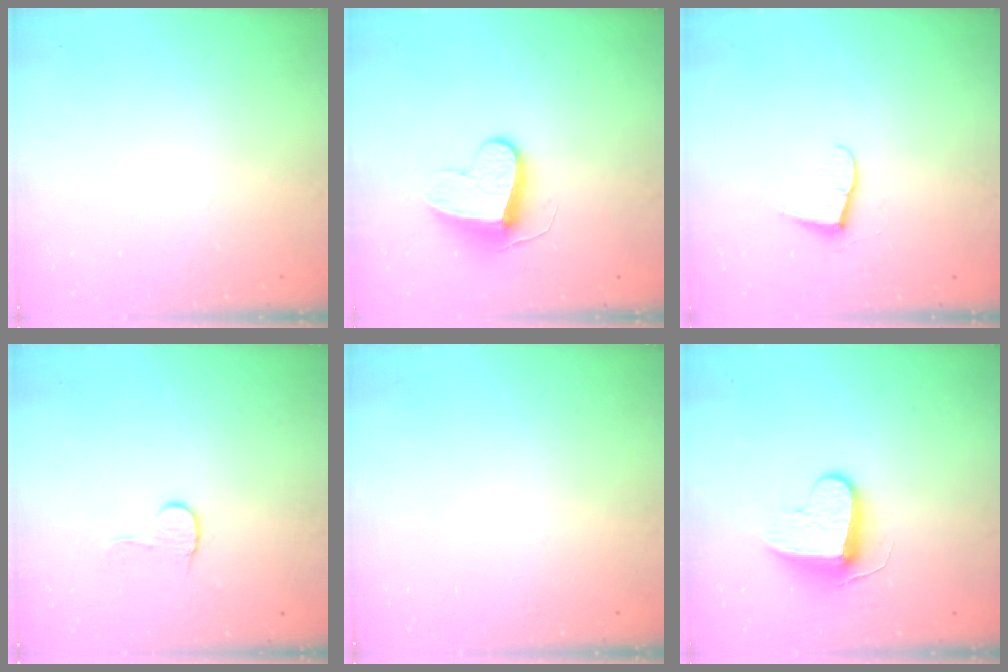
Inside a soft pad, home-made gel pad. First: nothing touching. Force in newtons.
{"total": 9.3, "press": 9.3, "slide": 0.5}
{"total": 6.2, "press": 6.2, "slide": 0.5}
{"total": 6.3, "press": 6.3, "slide": 0.4}
{"total": 0.0}
{"total": 9.1, "press": 9.1, "slide": 0.0}